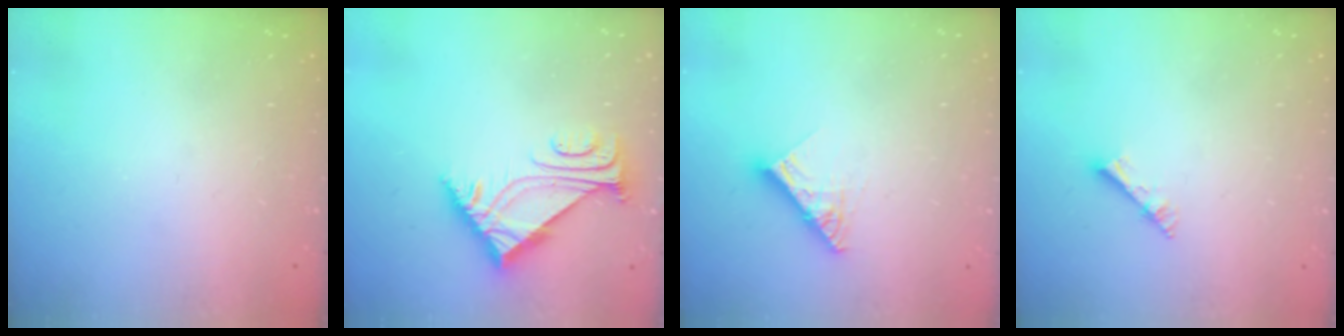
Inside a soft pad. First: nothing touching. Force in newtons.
{"total": 5.7, "press": 5.7, "slide": 0.6}
{"total": 10.0, "press": 9.9, "slide": 1.1}
{"total": 3.0, "press": 3.0, "slide": 0.3}